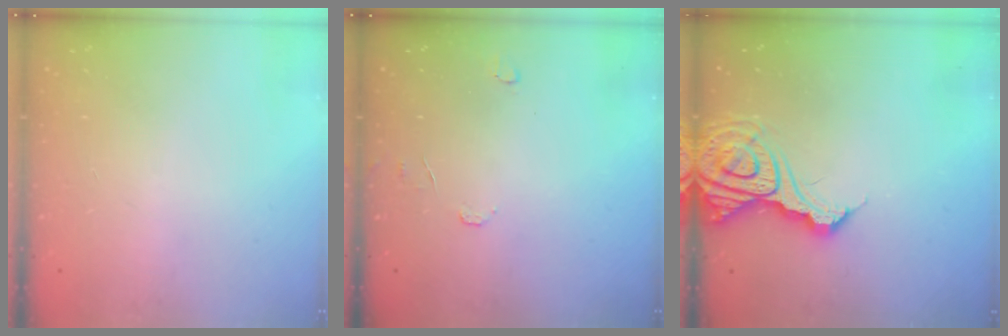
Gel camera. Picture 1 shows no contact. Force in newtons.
{"total": 6.6, "press": 6.6, "slide": 0.5}
{"total": 13.5, "press": 13.4, "slide": 1.5}